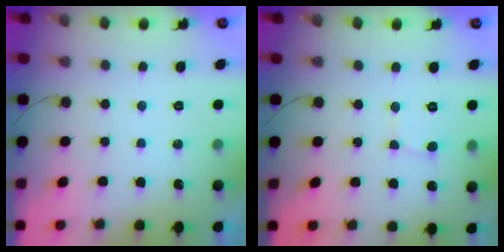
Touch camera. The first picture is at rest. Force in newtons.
{"total": 2.8, "press": 2.8, "slide": 0.3}